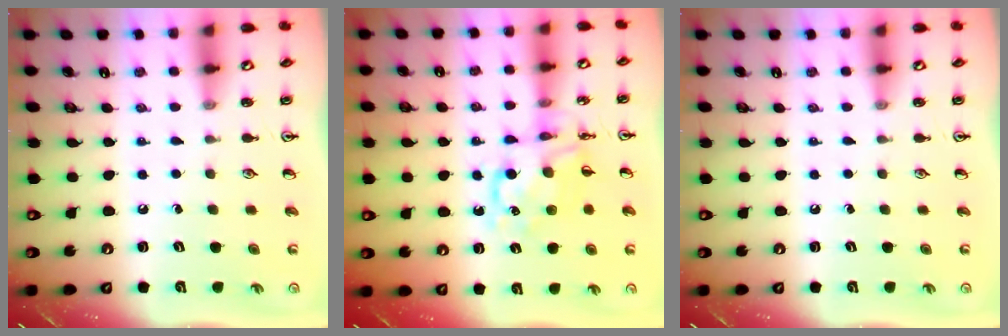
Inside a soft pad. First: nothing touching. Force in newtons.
{"total": 10.3, "press": 10.2, "slide": 0.8}
{"total": 0.0}